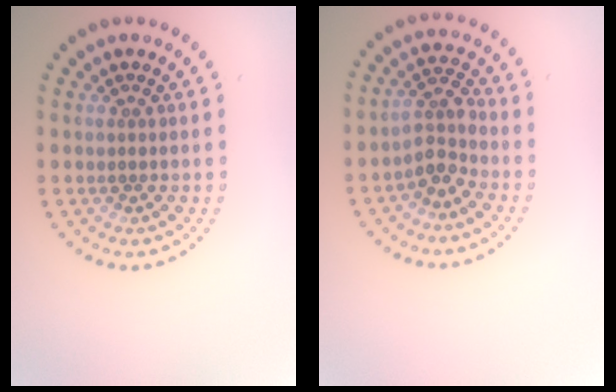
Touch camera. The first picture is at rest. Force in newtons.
{"total": 2.7, "press": 2.2, "slide": 1.6}